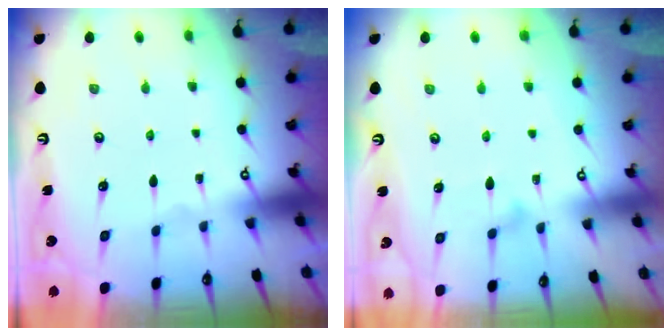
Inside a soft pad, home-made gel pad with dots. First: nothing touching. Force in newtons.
{"total": 9.0, "press": 9.0, "slide": 0.4}